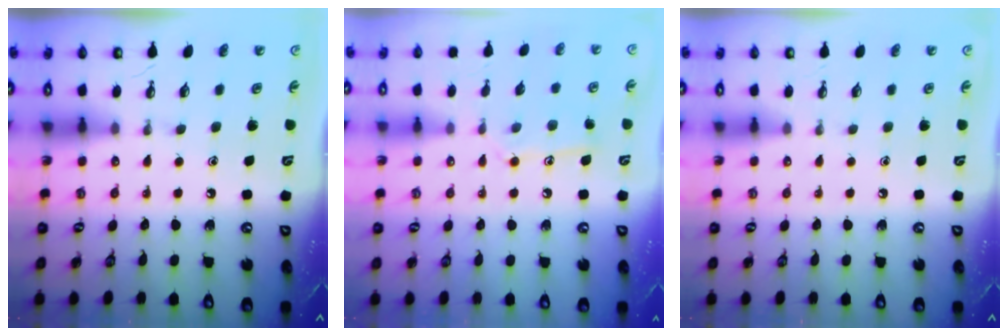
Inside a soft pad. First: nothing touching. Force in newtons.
{"total": 10.8, "press": 10.7, "slide": 0.5}
{"total": 0.0}